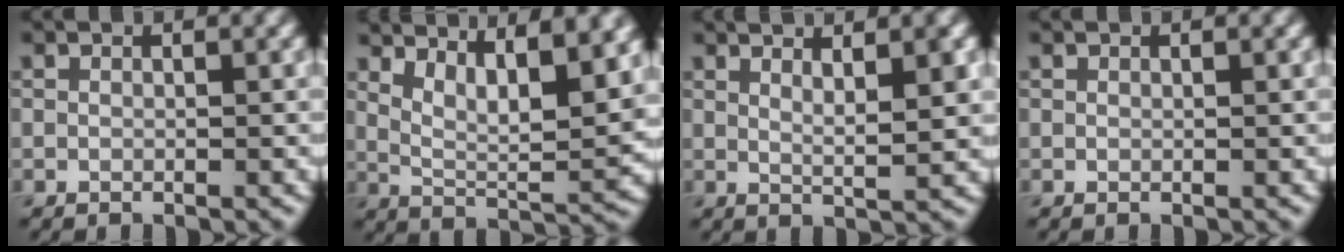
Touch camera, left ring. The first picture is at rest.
{"total": 9.1, "force": [5.1, 2.7, 7.0], "torque": [-0.109, 0.003, 0.081]}
{"total": 4.1, "force": [2.2, 0.9, 3.4], "torque": [-0.037, 0.005, 0.025]}
{"total": 0.0}